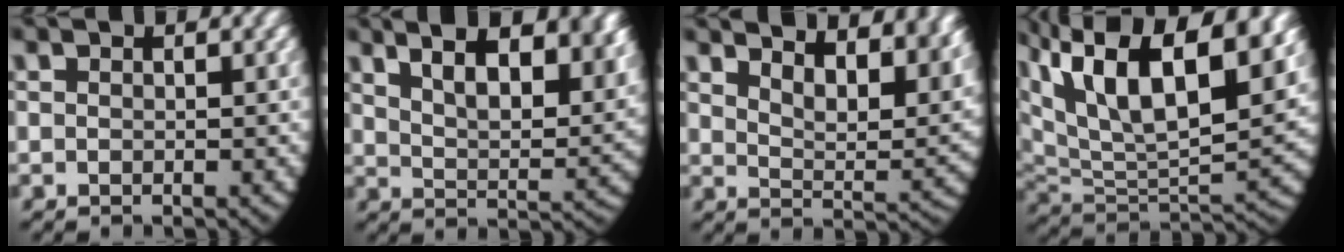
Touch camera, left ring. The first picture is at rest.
{"total": 12.5, "force": [5.5, 7.4, 8.4], "torque": [-0.124, 0.012, 0.065]}
{"total": 10.9, "force": [5.8, 5.6, 7.4], "torque": [-0.100, 0.012, 0.074]}
{"total": 12.8, "force": [3.6, 7.6, 9.6], "torque": [-0.197, -0.011, 0.063]}